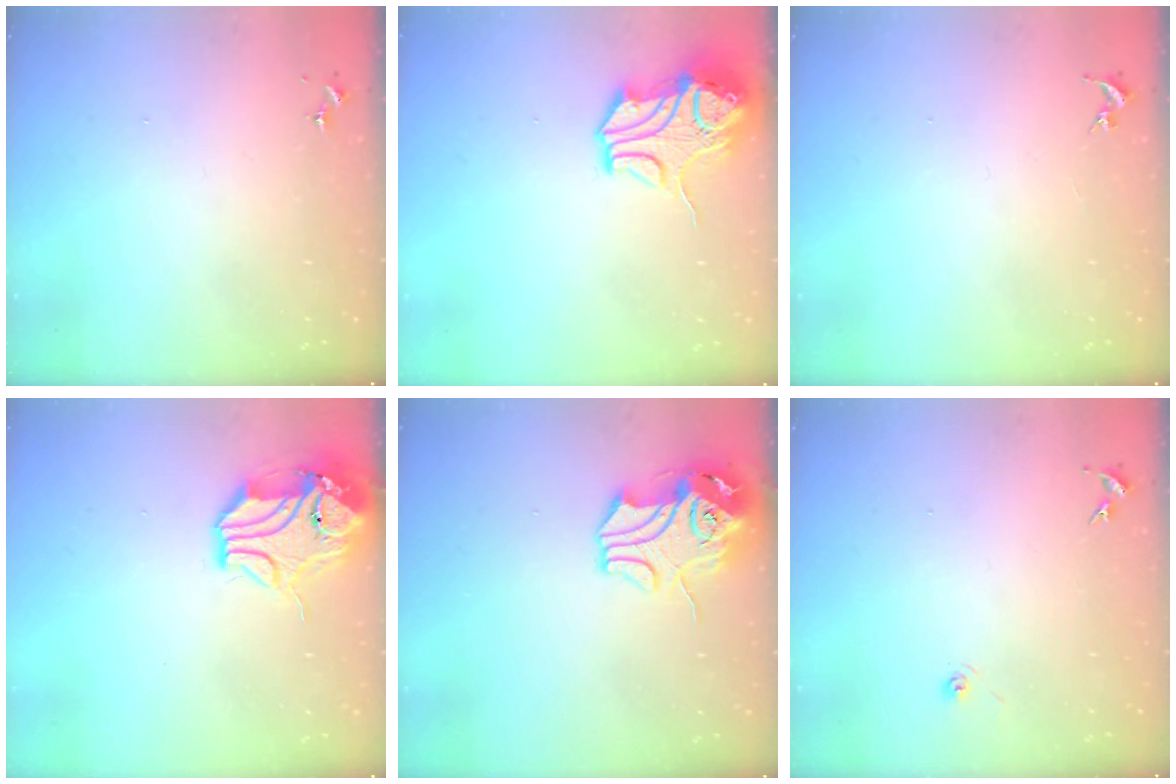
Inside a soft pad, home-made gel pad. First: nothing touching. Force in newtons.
{"total": 13.5, "press": 13.4, "slide": 2.1}
{"total": 0.0}
{"total": 13.3, "press": 13.2, "slide": 2.0}
{"total": 12.4, "press": 12.2, "slide": 2.1}
{"total": 3.2, "press": 2.7, "slide": 1.7}